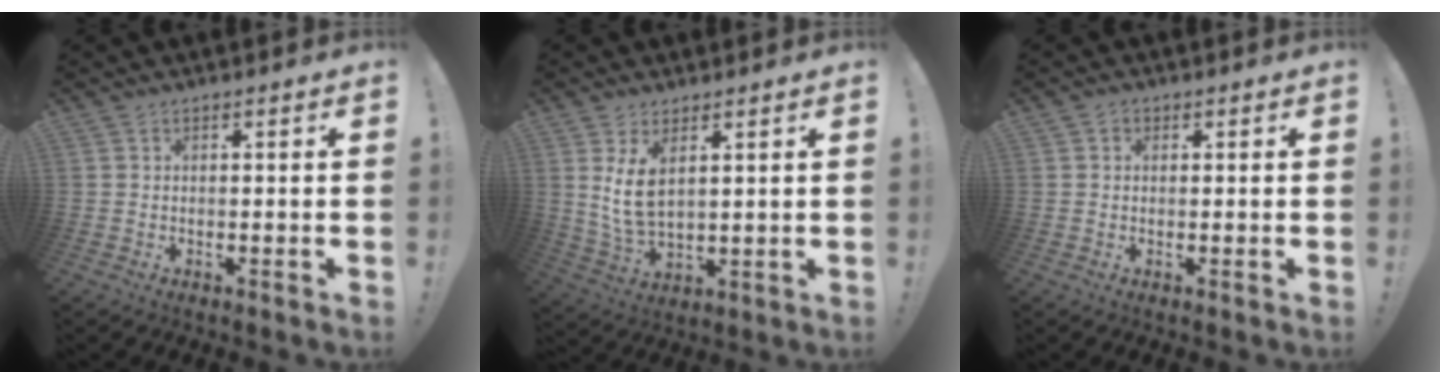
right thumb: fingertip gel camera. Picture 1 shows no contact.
{"total": 8.6, "force": [3.3, 4.5, 6.5], "torque": [-0.123, -0.016, 0.061]}
{"total": 1.3, "force": [0.2, 1.2, 0.5], "torque": [-0.011, 0.005, 0.002]}